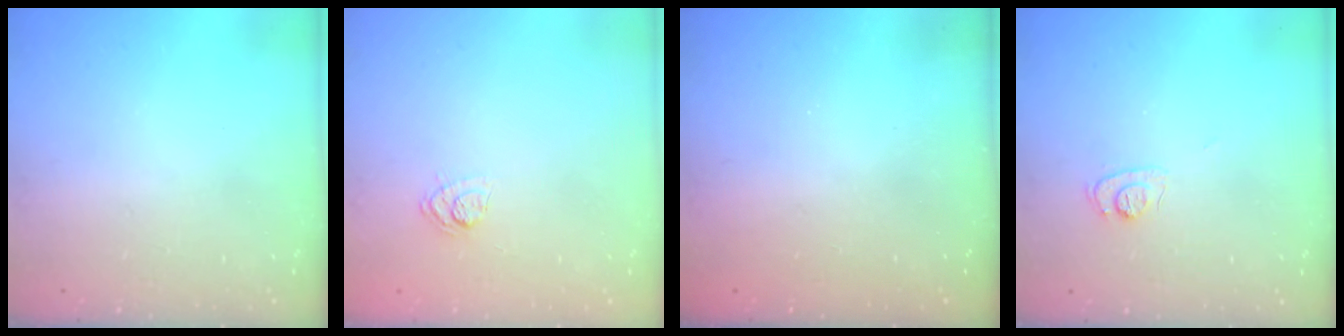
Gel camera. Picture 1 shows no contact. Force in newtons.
{"total": 6.2, "press": 6.0, "slide": 1.6}
{"total": 2.5, "press": 2.4, "slide": 0.8}
{"total": 7.3, "press": 7.2, "slide": 0.8}